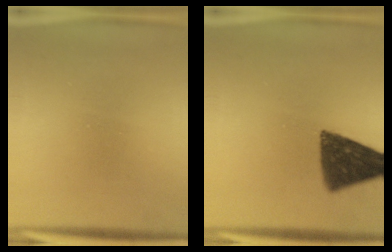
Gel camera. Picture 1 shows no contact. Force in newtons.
{"total": 11.3}